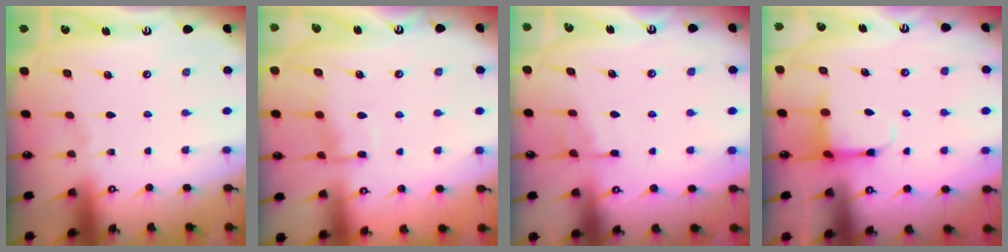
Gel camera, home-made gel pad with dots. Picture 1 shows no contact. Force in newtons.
{"total": 8.5, "press": 8.5, "slide": 0.8}
{"total": 5.9, "press": 5.9, "slide": 0.2}
{"total": 3.9, "press": 3.8, "slide": 1.1}